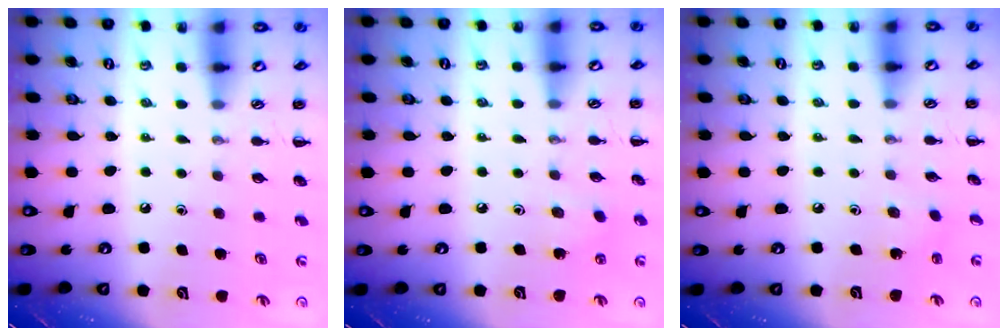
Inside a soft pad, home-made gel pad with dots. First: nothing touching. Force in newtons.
{"total": 2.7, "press": 2.6, "slide": 0.8}
{"total": 1.8, "press": 1.7, "slide": 0.7}